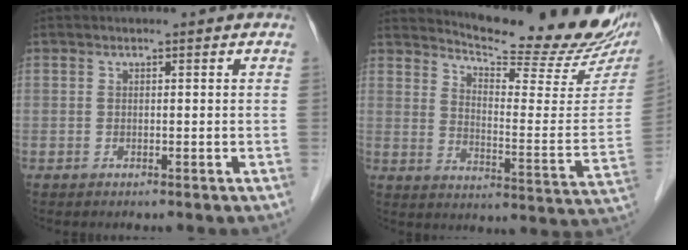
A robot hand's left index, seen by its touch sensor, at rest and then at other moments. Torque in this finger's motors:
{"motor_torque": [0.46, -0.56, 0.18, 0.04]}